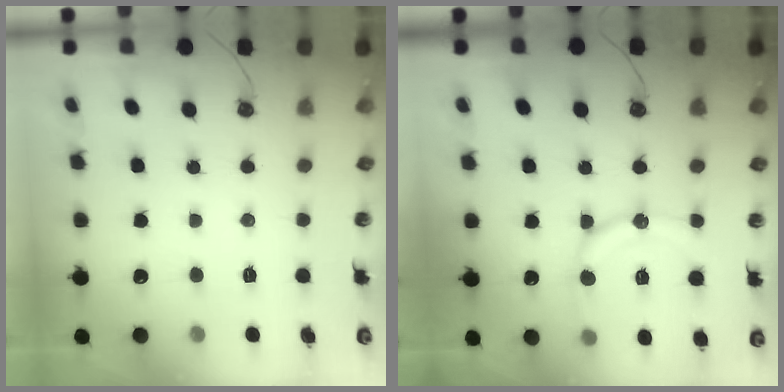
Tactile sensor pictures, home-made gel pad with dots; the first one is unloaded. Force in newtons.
{"total": 13.6, "press": 13.3, "slide": 2.9}